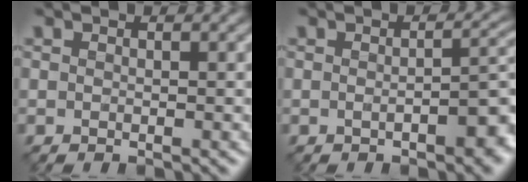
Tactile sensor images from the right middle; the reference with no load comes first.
{"total": 5.0, "force": [-1.5, 1.4, 4.5], "torque": [-0.061, -0.004, -0.016]}